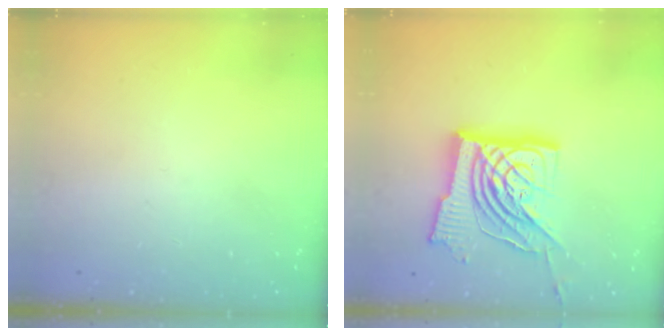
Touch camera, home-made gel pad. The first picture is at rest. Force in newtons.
{"total": 26.7, "press": 26.5, "slide": 3.2}